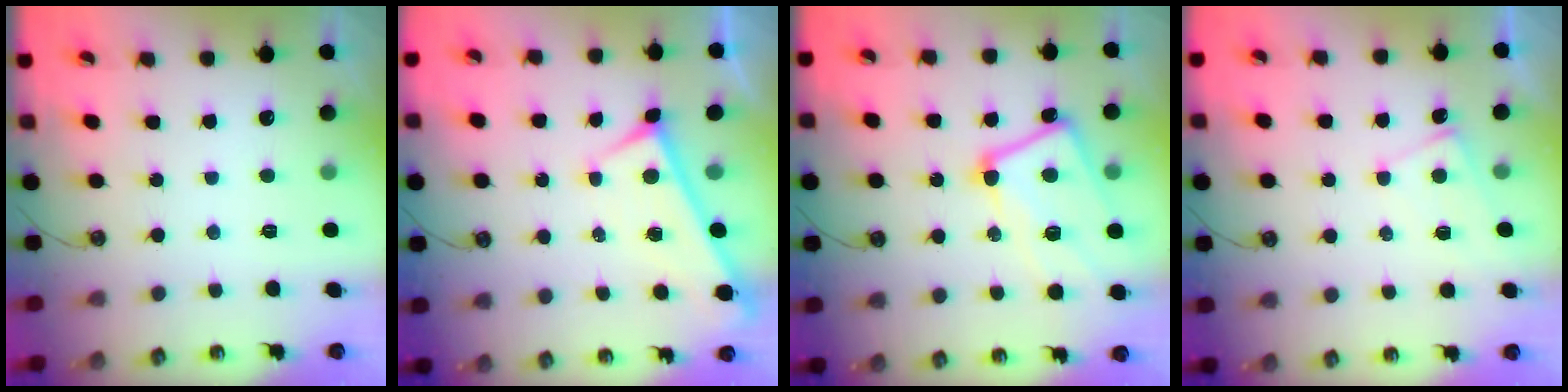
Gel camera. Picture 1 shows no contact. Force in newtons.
{"total": 0.0}
{"total": 10.5, "press": 10.3, "slide": 1.8}
{"total": 2.1, "press": 2.0, "slide": 0.3}